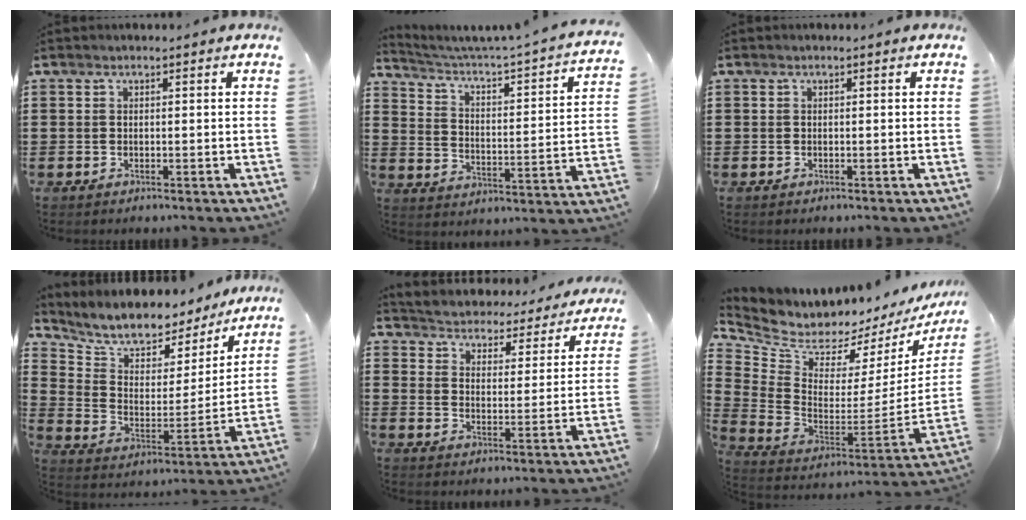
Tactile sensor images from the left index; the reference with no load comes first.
{"total": 2.1, "force": [1.4, 0.0, 1.7], "torque": [-0.046, -0.031, 0.009]}
{"total": 0.0}
{"total": 7.5, "force": [6.8, 2.8, 1.4], "torque": [-0.057, -0.056, 0.113]}
{"total": 3.4, "force": [3.3, 0.1, -0.5], "torque": [-0.016, -0.036, 0.048]}
{"total": 5.0, "force": [4.6, 1.7, 0.4], "torque": [-0.050, -0.062, 0.076]}